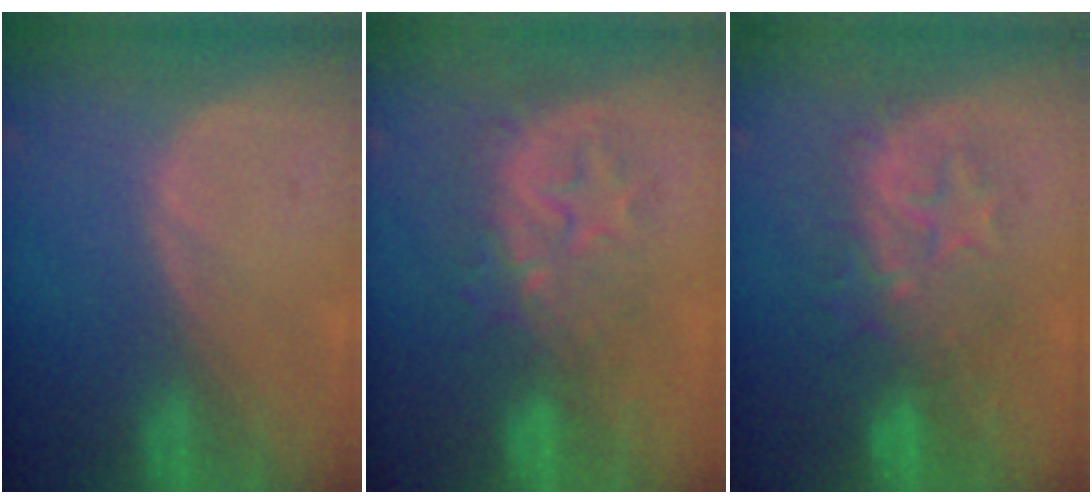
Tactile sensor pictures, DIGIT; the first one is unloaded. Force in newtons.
{"total": 9.2, "press": 7.9, "slide": 4.7}
{"total": 8.2, "press": 8.2, "slide": 0.9}